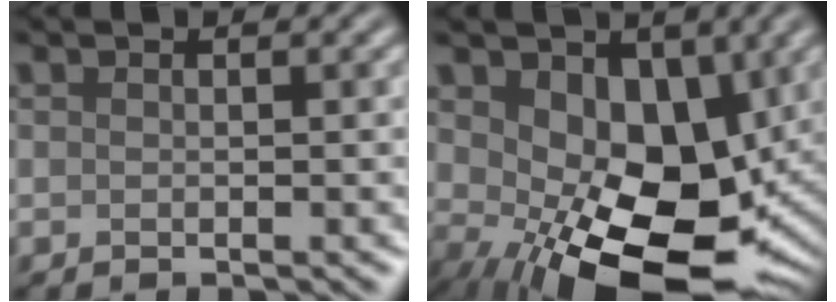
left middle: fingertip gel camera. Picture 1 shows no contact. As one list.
[{"total": 10.0, "force": [0.1, 6.1, 7.9], "torque": [-0.116, -0.031, 0.007]}]